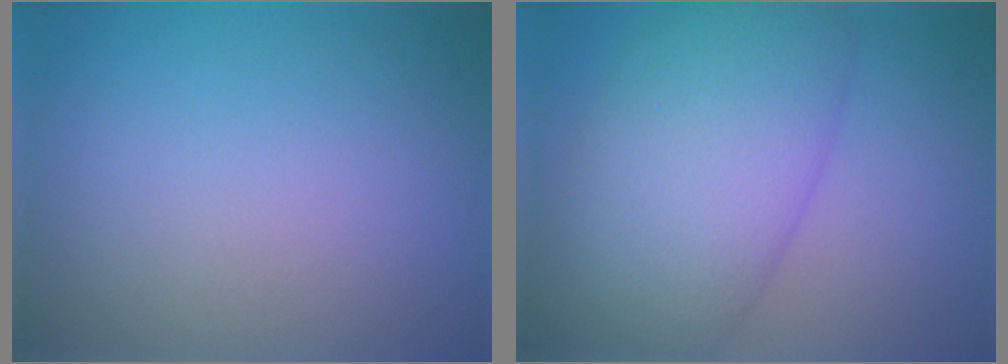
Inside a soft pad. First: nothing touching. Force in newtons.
{"total": 10.3, "press": 10.3, "slide": 0.3}